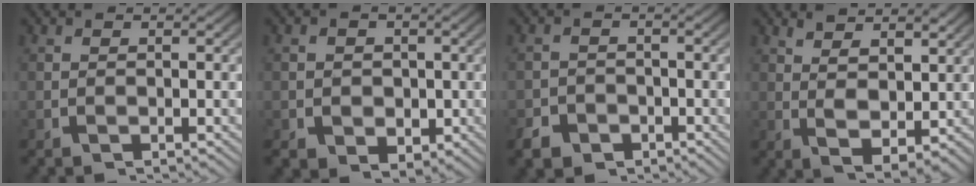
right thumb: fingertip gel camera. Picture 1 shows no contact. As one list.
[{"total": 4.7, "force": [-0.8, 4.0, 2.4], "torque": [-0.041, -0.025, -0.004]}, {"total": 3.9, "force": [-2.9, 2.5, 0.7], "torque": [-0.003, -0.019, -0.046]}, {"total": 4.2, "force": [1.5, 2.6, 3.0], "torque": [-0.055, -0.015, 0.037]}]